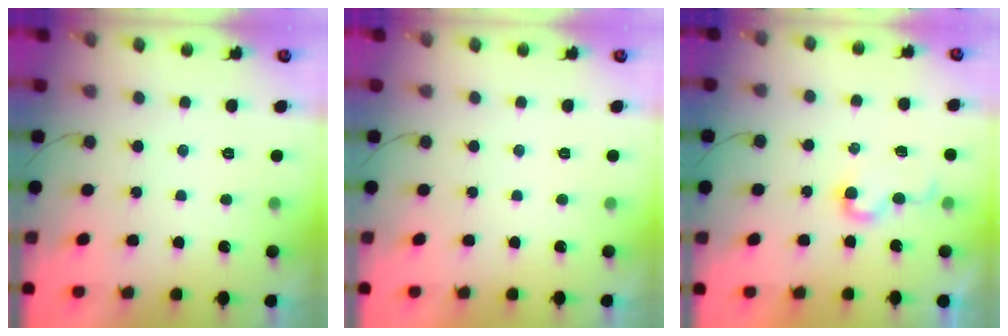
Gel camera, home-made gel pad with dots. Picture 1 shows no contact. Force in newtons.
{"total": 1.9, "press": 1.9, "slide": 0.1}
{"total": 4.4, "press": 4.4, "slide": 0.5}